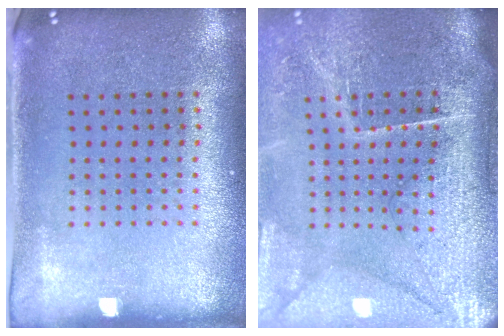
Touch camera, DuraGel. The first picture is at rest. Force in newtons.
{"total": 4.7, "press": 4.0, "slide": 2.5}